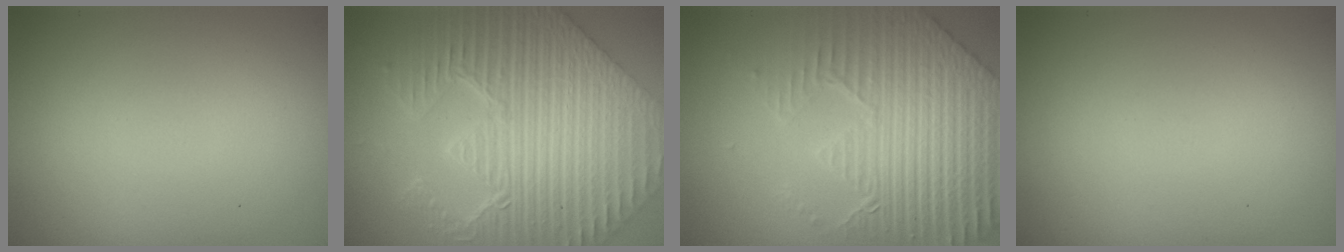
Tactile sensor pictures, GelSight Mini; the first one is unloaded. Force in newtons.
{"total": 9.5, "press": 7.4, "slide": 6.0}
{"total": 7.1, "press": 5.9, "slide": 4.0}
{"total": 0.0}